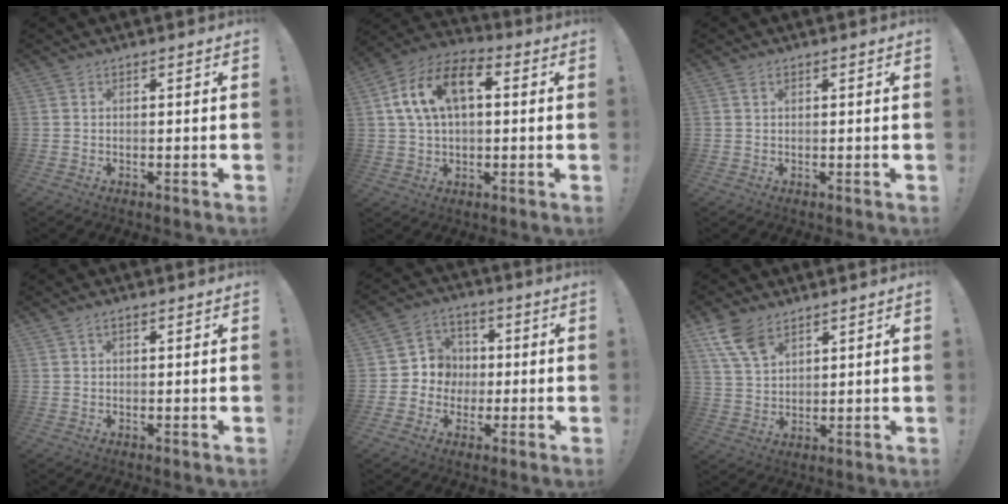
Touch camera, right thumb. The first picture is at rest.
{"total": 14.6, "force": [4.2, 9.0, 10.7], "torque": [-0.193, 0.002, 0.076]}
{"total": 1.2, "force": [0.5, 0.7, 0.7], "torque": [-0.011, -0.001, 0.008]}
{"total": 1.8, "force": [0.9, 0.9, 1.3], "torque": [-0.026, 0.002, 0.015]}
{"total": 8.1, "force": [-1.3, 7.9, 1.3], "torque": [-0.019, 0.016, -0.015]}
{"total": 9.3, "force": [5.9, 5.1, 5.1], "torque": [-0.104, -0.019, 0.119]}